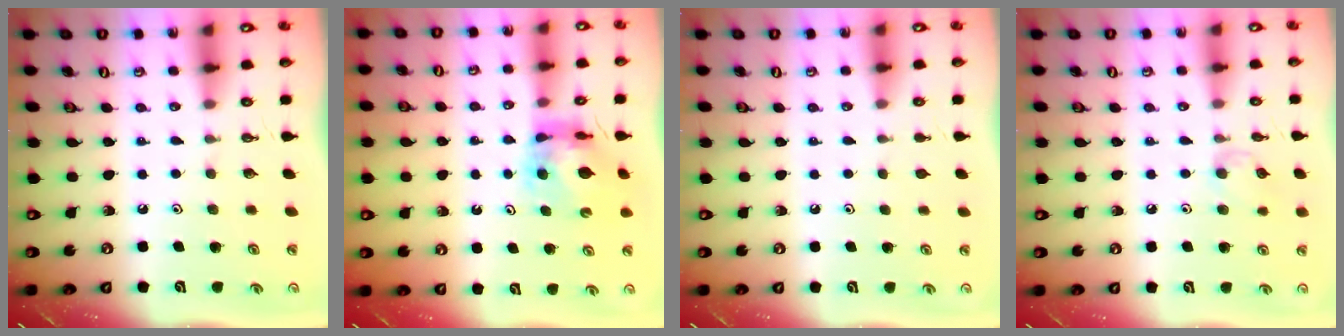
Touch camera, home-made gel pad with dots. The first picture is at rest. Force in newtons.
{"total": 9.7, "press": 9.6, "slide": 1.2}
{"total": 0.8, "press": 0.7, "slide": 0.3}
{"total": 6.3, "press": 6.2, "slide": 0.7}